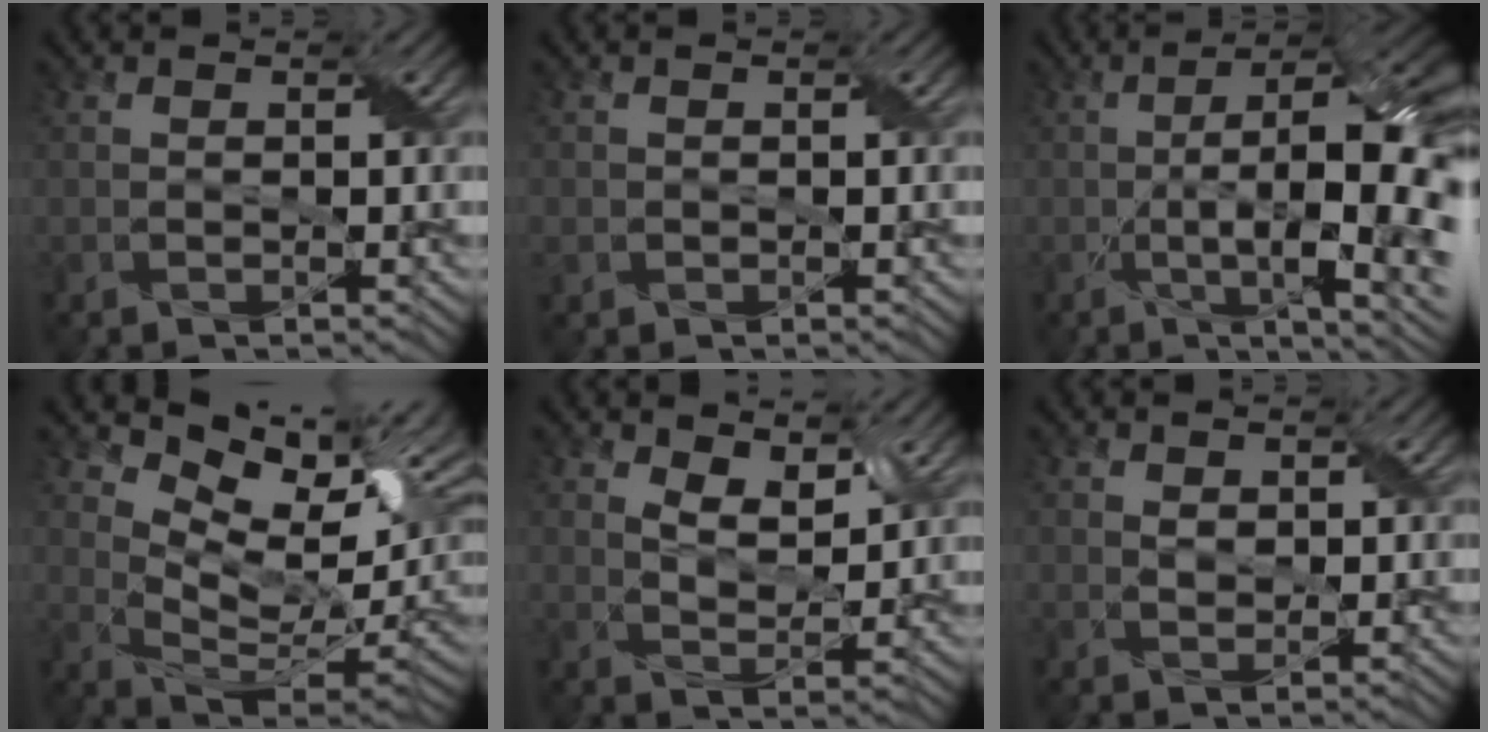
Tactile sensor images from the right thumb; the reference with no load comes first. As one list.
[{"total": 1.3, "force": [-0.4, 1.2, 0.3], "torque": [-0.013, -0.004, -0.009]}, {"total": 16.2, "force": [-2.4, 5.2, 15.1], "torque": [-0.239, -0.006, -0.028]}, {"total": 13.5, "force": [5.9, 6.1, 10.6], "torque": [-0.184, 0.003, 0.109]}, {"total": 6.1, "force": [3.8, 2.9, 3.9], "torque": [-0.075, -0.008, 0.067]}, {"total": 1.7, "force": [1.0, 1.1, 0.9], "torque": [-0.023, -0.001, 0.020]}]